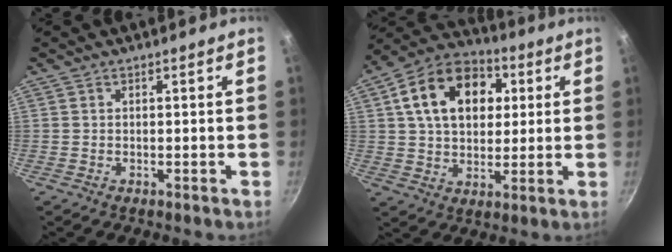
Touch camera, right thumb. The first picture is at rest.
{"total": 18.1, "force": [4.9, 12.6, 12.0], "torque": [-0.171, 0.015, 0.069]}